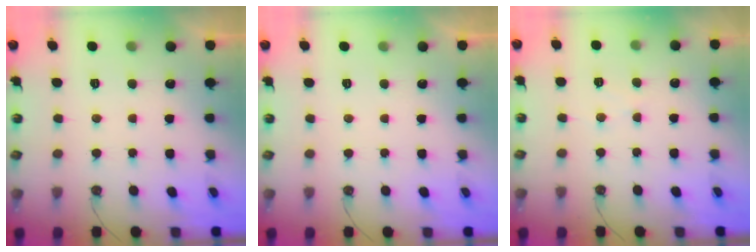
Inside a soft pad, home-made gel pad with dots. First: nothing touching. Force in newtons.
{"total": 0.0}
{"total": 5.2, "press": 5.1, "slide": 0.8}